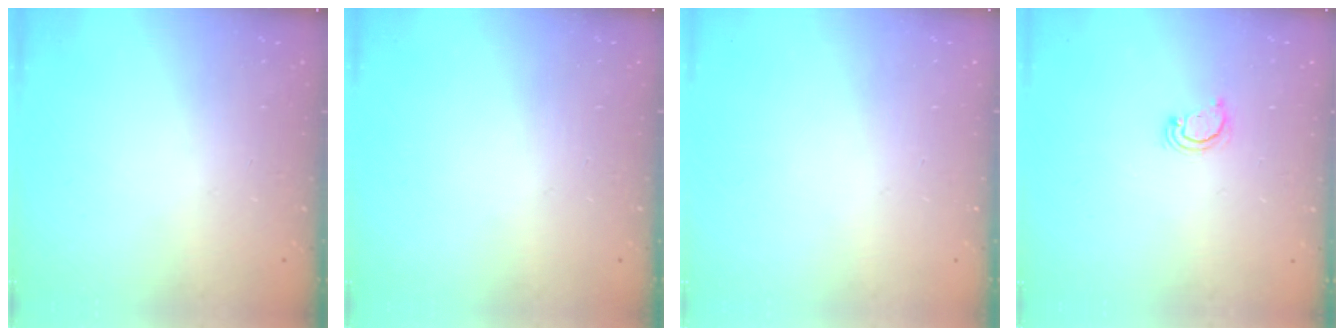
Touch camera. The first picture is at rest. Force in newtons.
{"total": 0.0}
{"total": 0.0}
{"total": 2.6, "press": 2.6, "slide": 0.3}